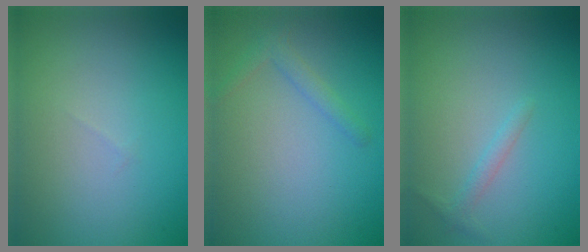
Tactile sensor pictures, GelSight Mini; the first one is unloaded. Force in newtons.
{"total": 1.4, "press": 1.4, "slide": 0.1}
{"total": 1.1, "press": 1.1, "slide": 0.1}